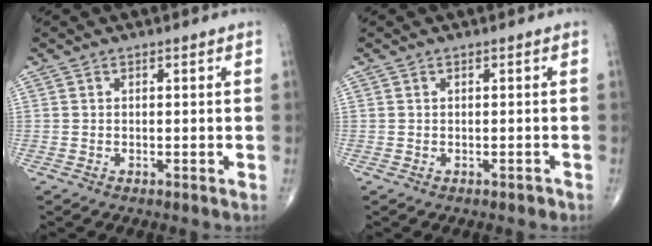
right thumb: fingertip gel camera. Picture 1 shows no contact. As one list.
[{"total": 0.7, "force": [-0.5, 0.4, 0.2], "torque": [0.002, 0.001, -0.009]}]